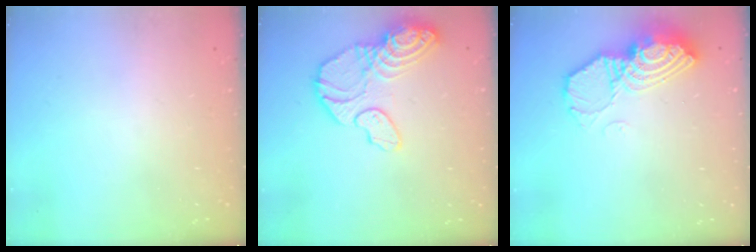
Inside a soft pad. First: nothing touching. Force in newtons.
{"total": 15.5, "press": 15.4, "slide": 2.1}
{"total": 12.0, "press": 11.9, "slide": 0.7}